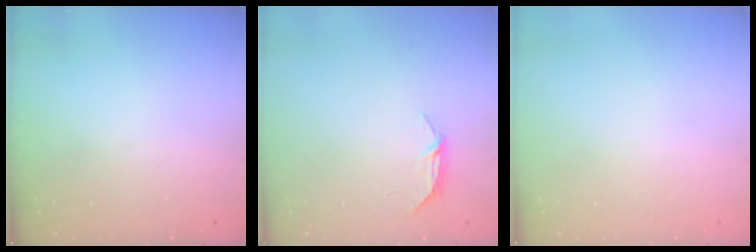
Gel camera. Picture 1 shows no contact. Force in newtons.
{"total": 5.2, "press": 5.2, "slide": 0.4}
{"total": 0.0}